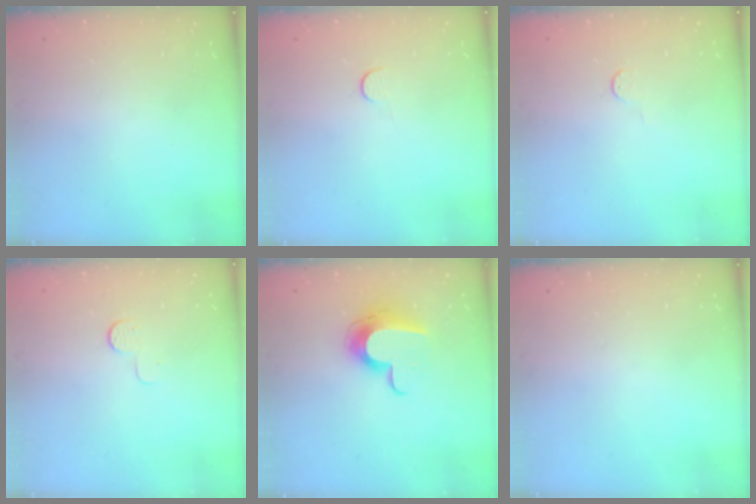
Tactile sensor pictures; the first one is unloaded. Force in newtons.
{"total": 2.8, "press": 2.8, "slide": 0.4}
{"total": 2.8, "press": 2.8, "slide": 0.4}
{"total": 5.0, "press": 5.0, "slide": 0.4}
{"total": 11.5, "press": 11.5, "slide": 0.7}
{"total": 0.0}